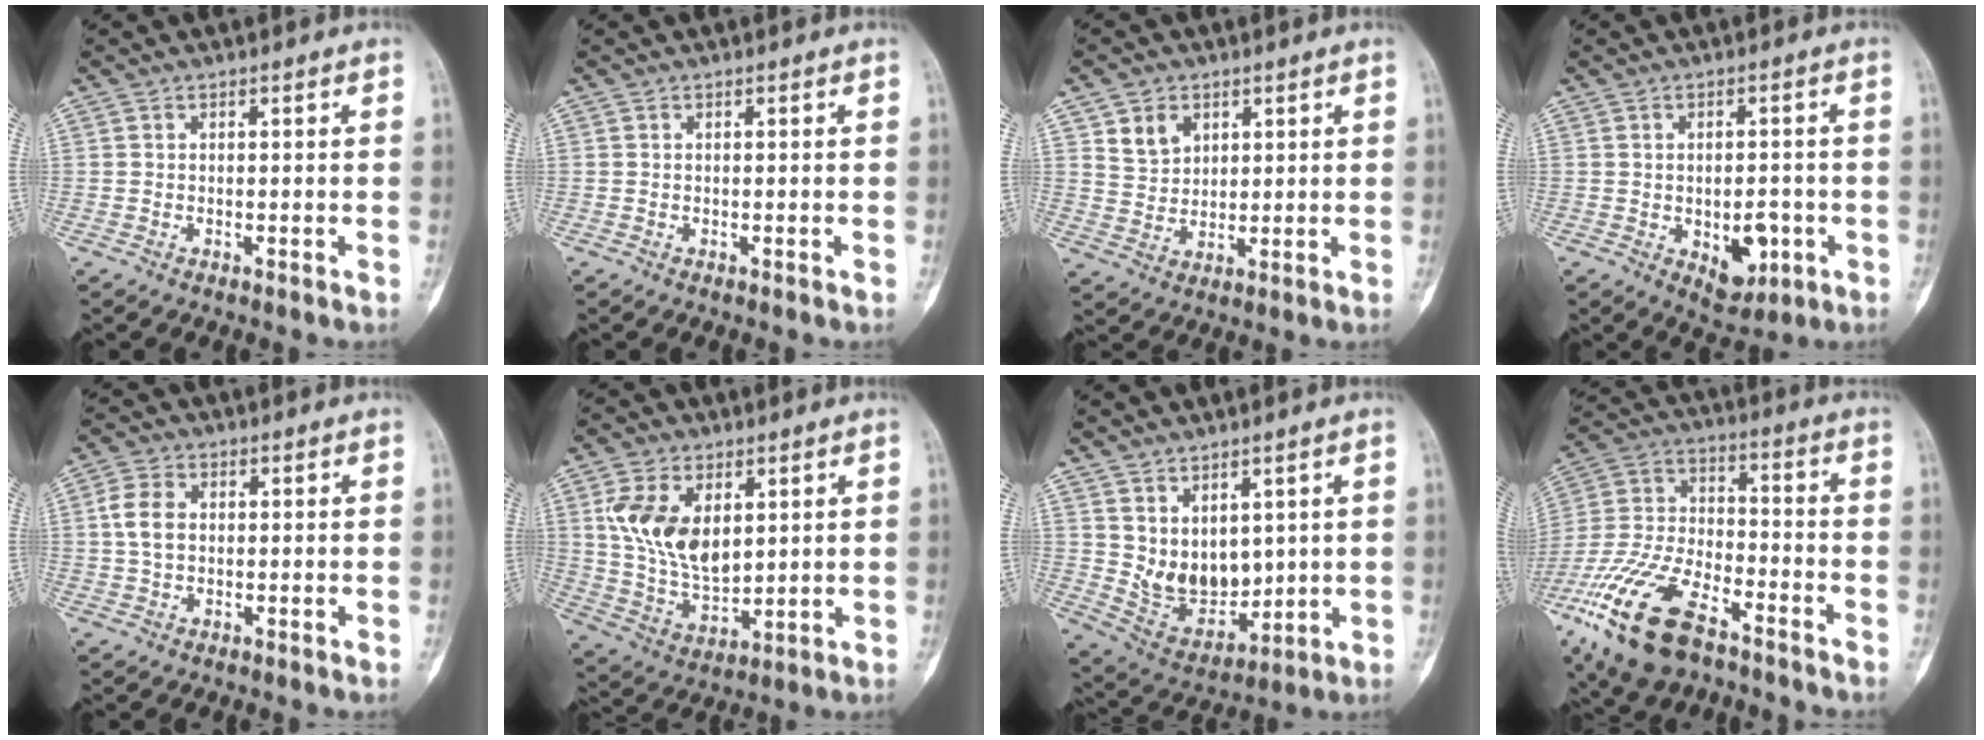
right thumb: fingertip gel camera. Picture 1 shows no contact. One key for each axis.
{"total": 0.0}
{"total": 5.9, "fx": 2.9, "fy": 4.6, "fz": 2.4, "tx": -0.021, "ty": -0.020, "tz": 0.060}
{"total": 7.6, "fx": -2.0, "fy": 4.5, "fz": 5.8, "tx": -0.049, "ty": 0.005, "tz": -0.015}
{"total": 5.3, "fx": 0.6, "fy": 3.7, "fz": 3.7, "tx": -0.073, "ty": 0.007, "tz": 0.007}
{"total": 14.0, "fx": 4.1, "fy": 8.5, "fz": 10.3, "tx": -0.177, "ty": -0.018, "tz": 0.091}
{"total": 10.4, "fx": 2.1, "fy": 7.0, "fz": 7.4, "tx": -0.083, "ty": -0.031, "tz": 0.070}
{"total": 19.7, "fx": -11.7, "fy": 8.9, "fz": 13.2, "tx": -0.282, "ty": 0.041, "tz": -0.222}